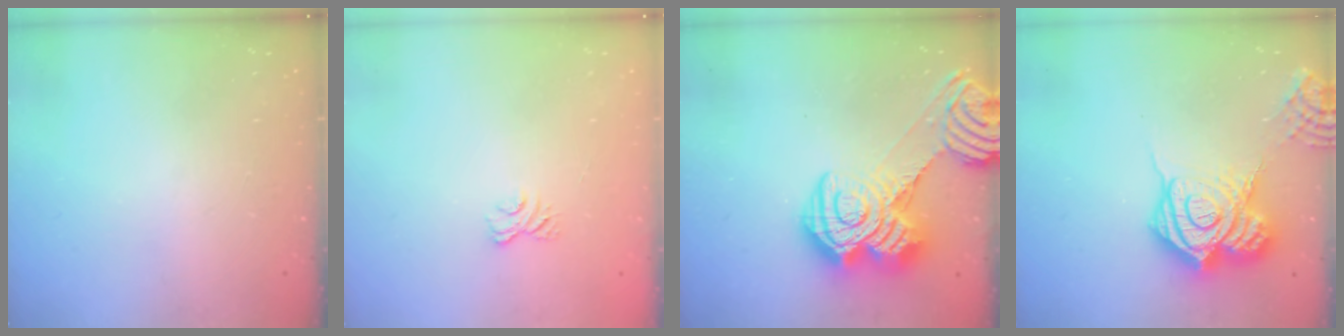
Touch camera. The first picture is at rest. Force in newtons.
{"total": 2.8, "press": 2.5, "slide": 1.3}
{"total": 21.0, "press": 20.9, "slide": 1.4}
{"total": 22.4, "press": 22.2, "slide": 2.7}